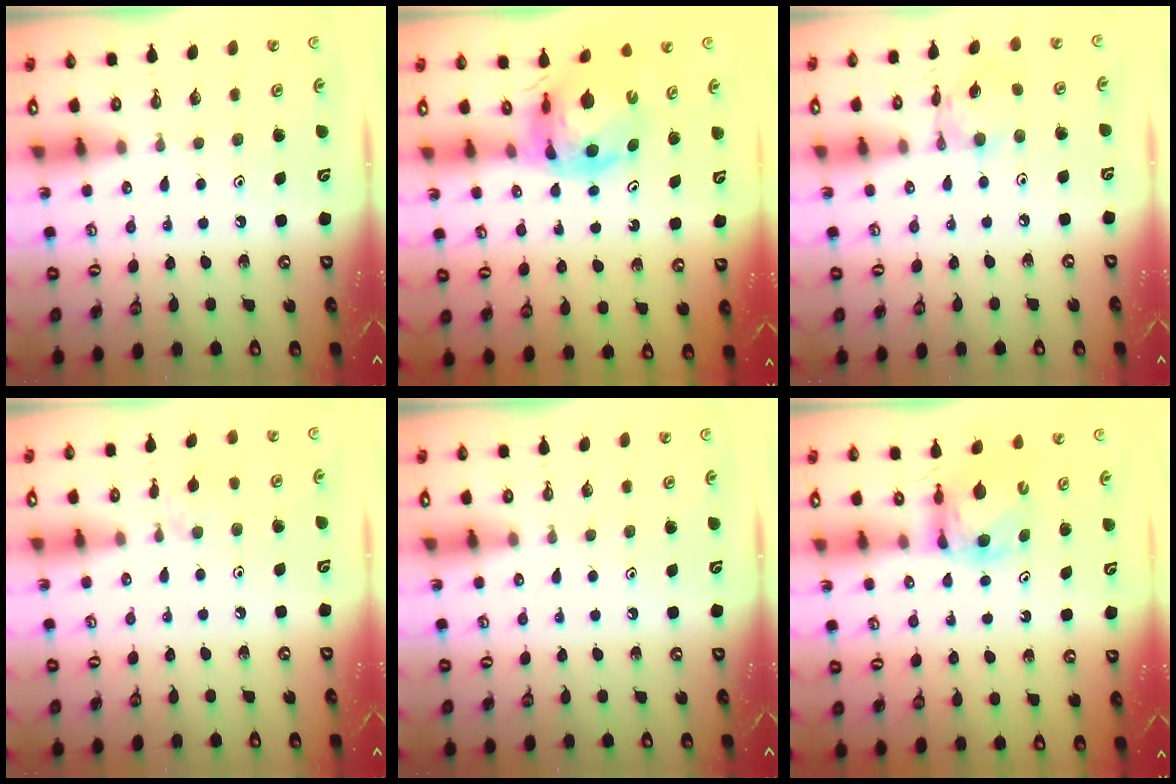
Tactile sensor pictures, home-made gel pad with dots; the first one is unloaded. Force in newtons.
{"total": 9.7, "press": 9.7, "slide": 1.1}
{"total": 6.2, "press": 6.2, "slide": 0.3}
{"total": 4.1, "press": 4.1, "slide": 0.8}
{"total": 0.0}
{"total": 6.3, "press": 6.3, "slide": 0.7}